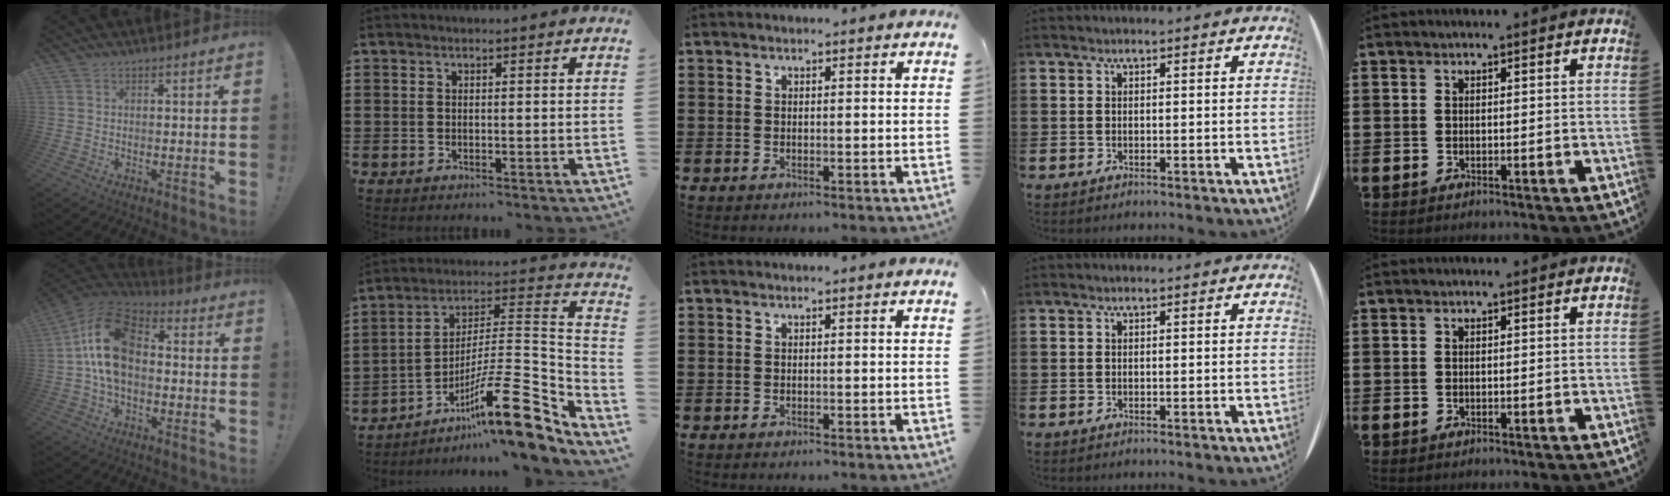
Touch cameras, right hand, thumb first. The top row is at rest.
{"thumb": {"total": 17.0, "force": [1.5, 11.0, 12.9], "torque": [-0.225, 0.017, 0.029]}, "index": {"total": 16.3, "force": [-9.3, 3.3, 13.0], "torque": [-0.196, 0.009, -0.160]}}